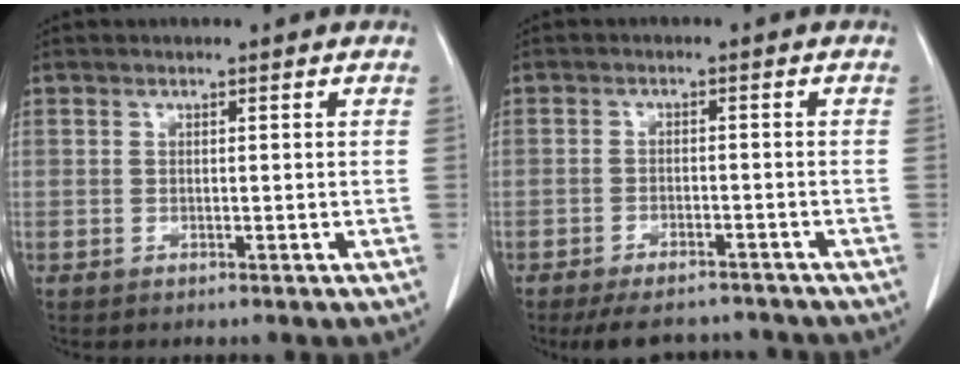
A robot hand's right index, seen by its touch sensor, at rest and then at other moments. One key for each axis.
{"total": 8.3, "fx": -7.5, "fy": 2.6, "fz": 2.3, "tx": -0.031, "ty": -0.002, "tz": -0.104}